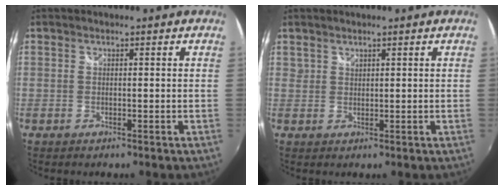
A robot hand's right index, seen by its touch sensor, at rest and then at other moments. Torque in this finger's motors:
{"motor_torque": [-0.07, 0.09, -0.06, 0.01]}